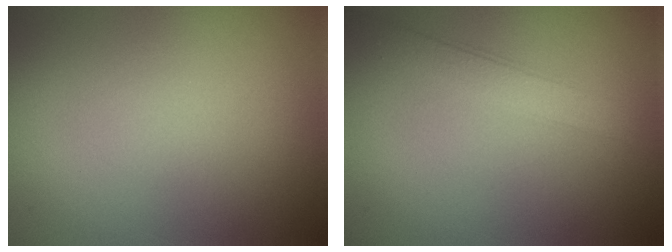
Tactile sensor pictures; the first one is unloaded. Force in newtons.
{"total": 2.5, "press": 2.5, "slide": 0.1}